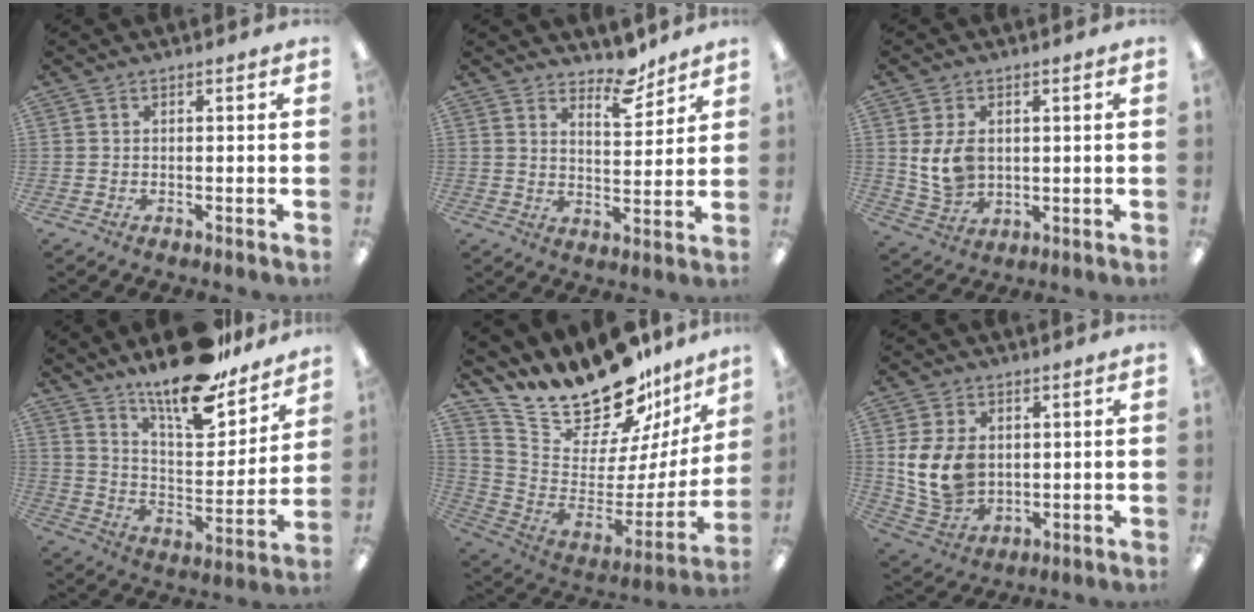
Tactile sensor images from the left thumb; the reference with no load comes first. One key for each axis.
{"total": 8.1, "fx": 6.8, "fy": 2.9, "fz": 3.4, "tx": -0.029, "ty": -0.050, "tz": 0.114}
{"total": 8.1, "fx": 1.7, "fy": 6.0, "fz": 5.2, "tx": -0.105, "ty": 0.001, "tz": 0.032}
{"total": 18.0, "fx": 14.9, "fy": 5.1, "fz": 8.8, "tx": -0.143, "ty": -0.109, "tz": 0.254}
{"total": 20.2, "fx": 18.1, "fy": 6.4, "fz": 6.3, "tx": -0.094, "ty": -0.162, "tz": 0.316}
{"total": 11.8, "fx": 1.9, "fy": 8.9, "fz": 7.5, "tx": -0.167, "ty": 0.001, "tz": 0.039}